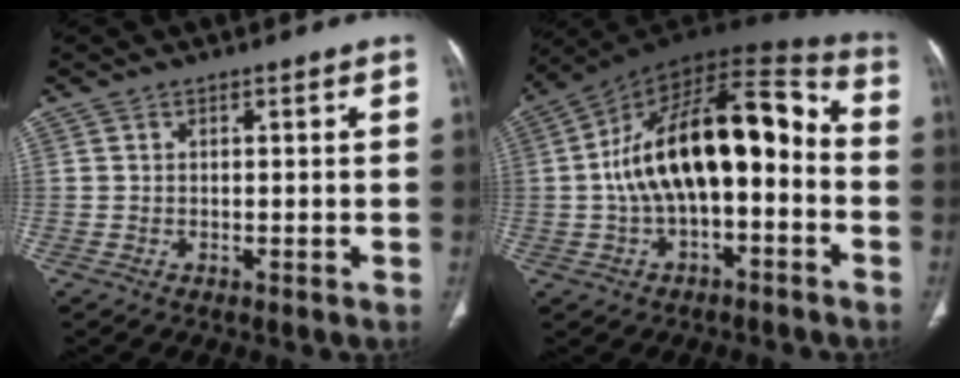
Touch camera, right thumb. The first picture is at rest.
{"total": 21.3, "force": [-1.7, 10.7, 18.3], "torque": [-0.292, 0.060, -0.029]}